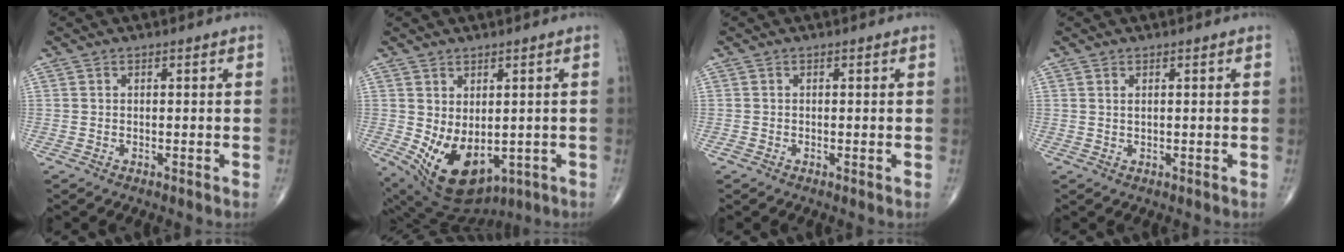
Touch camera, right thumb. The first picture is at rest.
{"total": 12.1, "force": [-1.9, 7.4, 9.4], "torque": [-0.148, -0.007, 0.003]}
{"total": 0.7, "force": [-0.2, 0.4, 0.5], "torque": [-0.006, -0.001, -0.008]}
{"total": 0.7, "force": [0.4, 0.2, 0.5], "torque": [-0.011, 0.000, 0.007]}